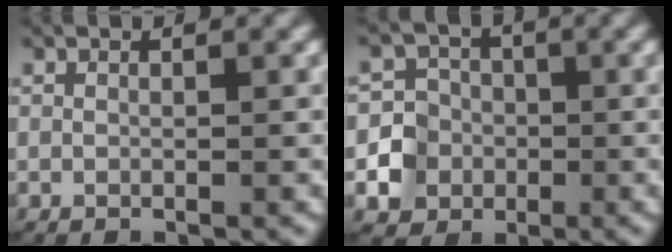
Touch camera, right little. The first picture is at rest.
{"total": 6.6, "force": [-1.9, 6.1, 1.5], "torque": [-0.032, -0.008, -0.042]}